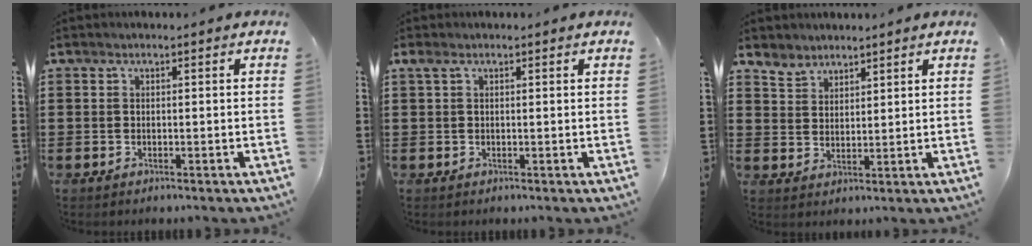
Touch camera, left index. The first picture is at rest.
{"total": 0.9, "force": [0.5, 0.3, 0.6], "torque": [-0.015, 0.003, 0.010]}
{"total": 3.5, "force": [3.2, 1.4, -0.3], "torque": [-0.008, -0.004, 0.062]}